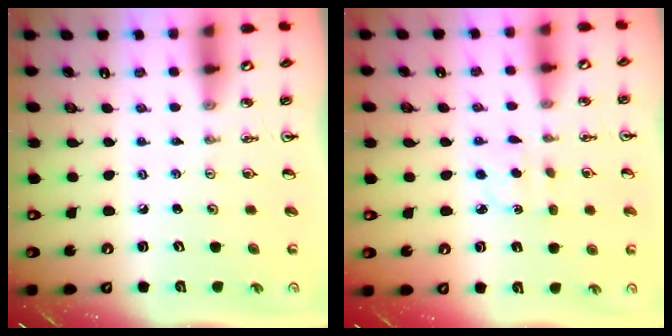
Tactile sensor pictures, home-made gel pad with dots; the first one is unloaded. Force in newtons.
{"total": 2.4, "press": 2.4, "slide": 0.5}